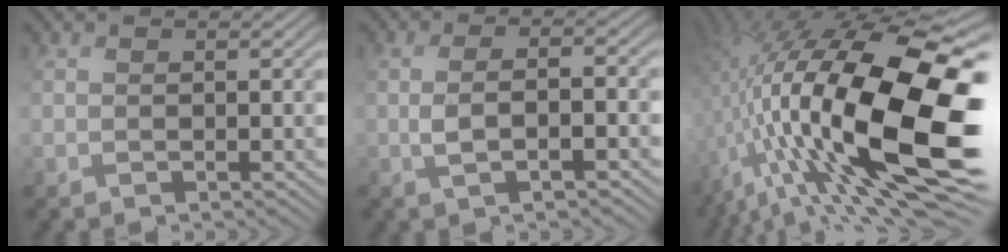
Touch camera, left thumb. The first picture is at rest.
{"total": 4.1, "force": [-1.0, 1.3, 3.7], "torque": [-0.072, 0.004, -0.025]}
{"total": 21.9, "force": [-4.0, 8.5, 19.8], "torque": [-0.374, -0.010, -0.068]}